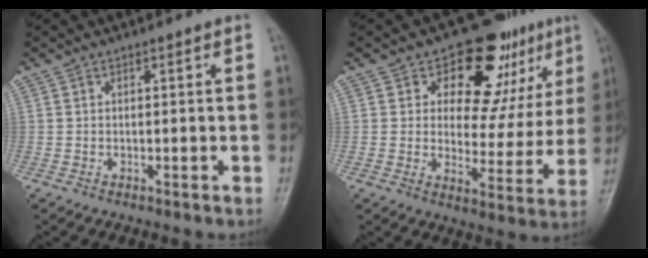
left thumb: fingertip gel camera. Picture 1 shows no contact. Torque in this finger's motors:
{"motor_torque": [0.35, 0.19, -0.31, -0.33, 0.08]}